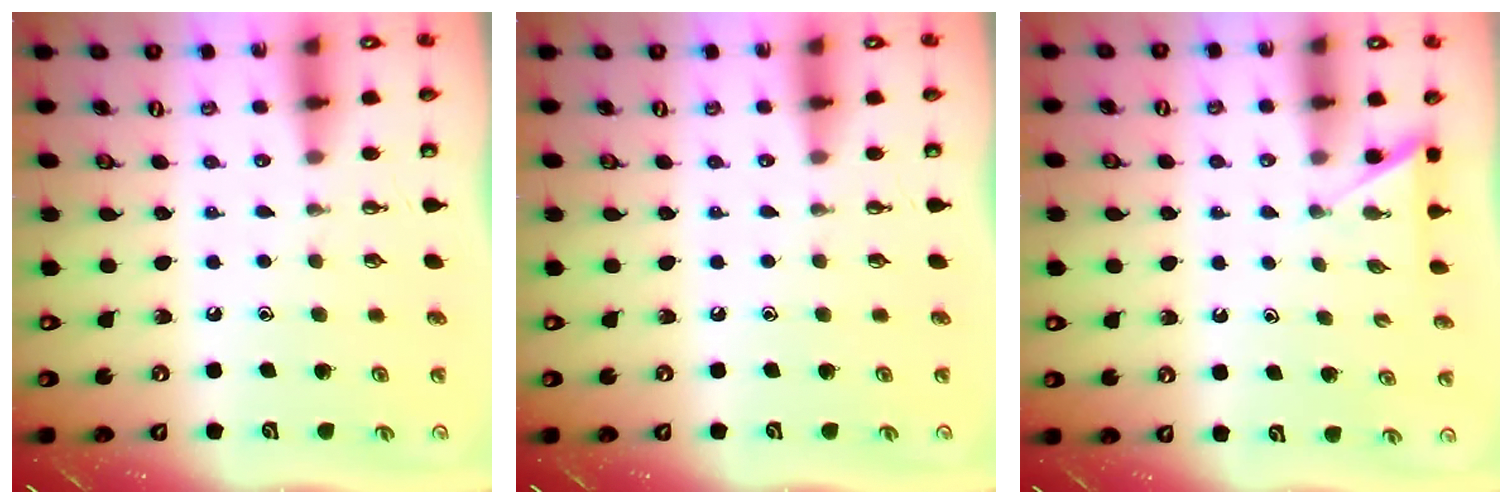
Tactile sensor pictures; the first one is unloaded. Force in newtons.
{"total": 0.0}
{"total": 2.5, "press": 2.5, "slide": 0.2}